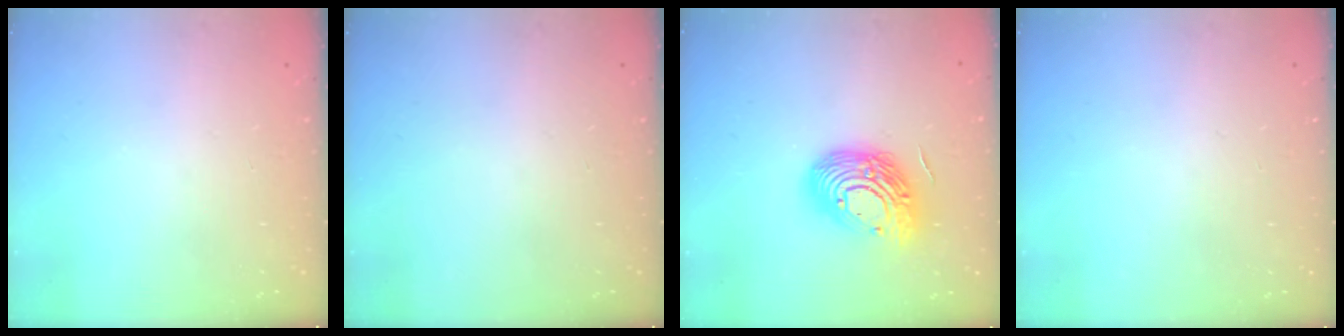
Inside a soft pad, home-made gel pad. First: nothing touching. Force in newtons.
{"total": 0.0}
{"total": 17.3, "press": 17.2, "slide": 1.2}
{"total": 0.0}